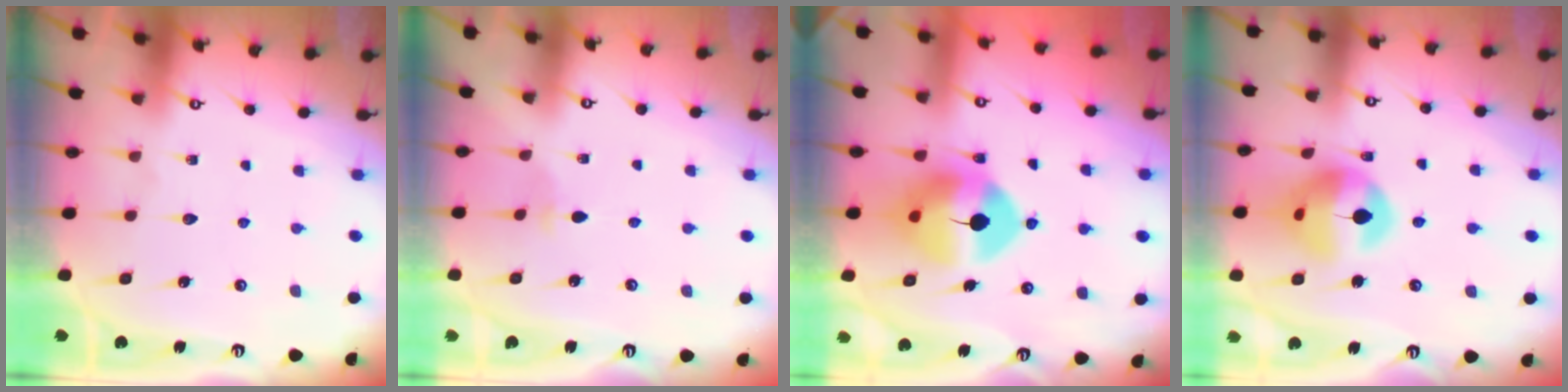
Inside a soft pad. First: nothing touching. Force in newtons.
{"total": 2.8, "press": 2.7, "slide": 0.6}
{"total": 11.0, "press": 10.8, "slide": 1.9}
{"total": 13.8, "press": 13.7, "slide": 1.6}